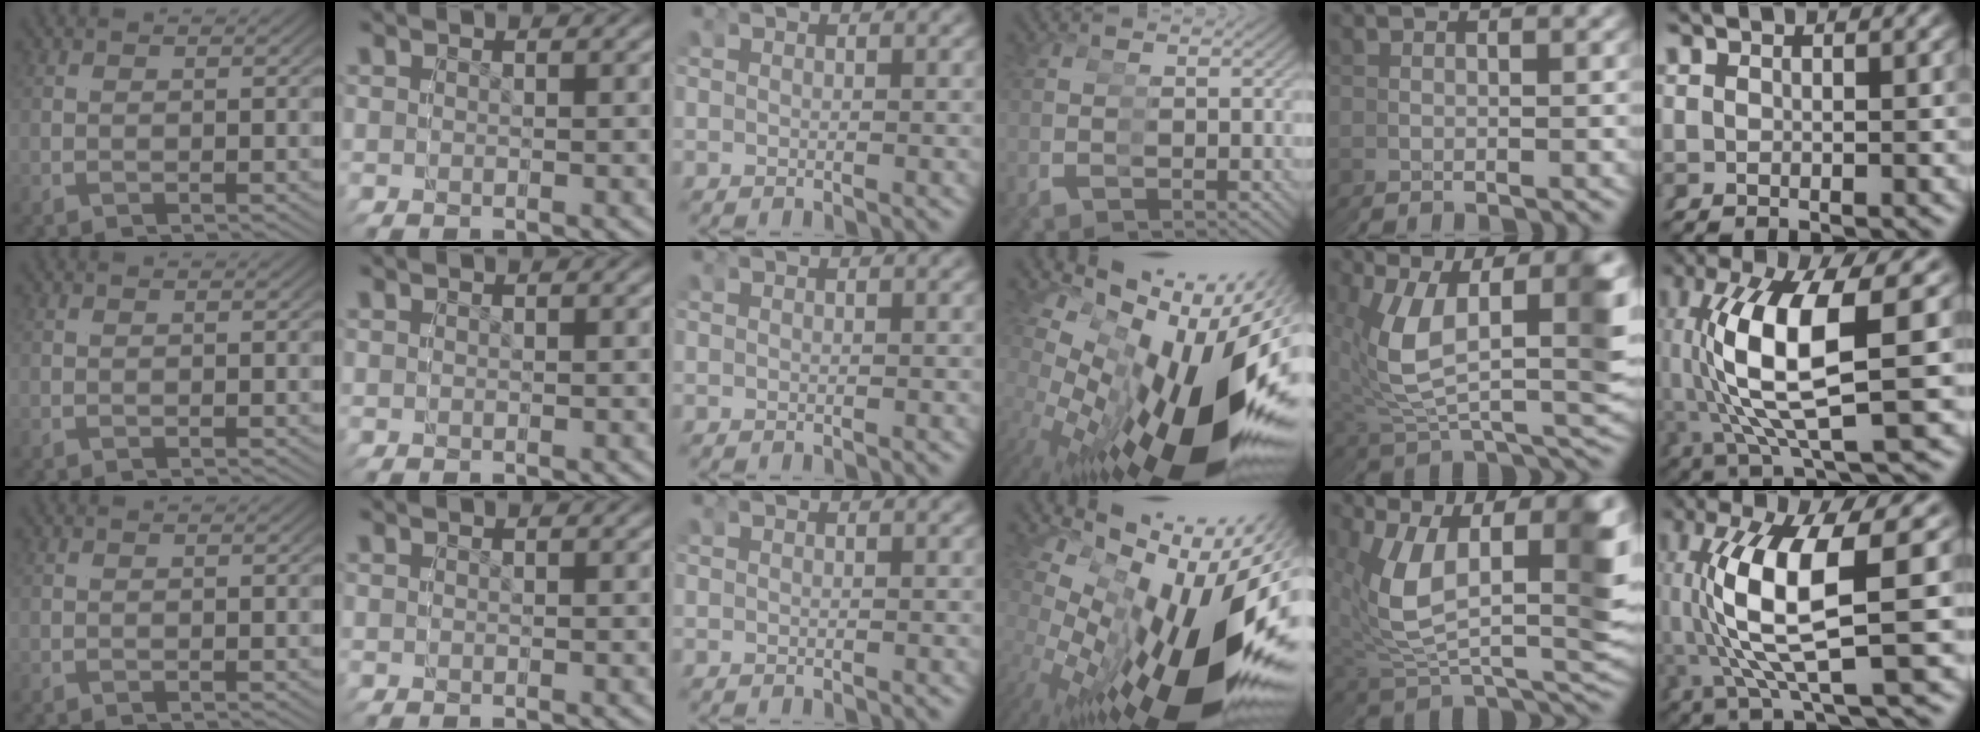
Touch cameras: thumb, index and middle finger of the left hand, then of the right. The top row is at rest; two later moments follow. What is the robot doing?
{"motion": "grasp_and_lifting", "object": "legos"}